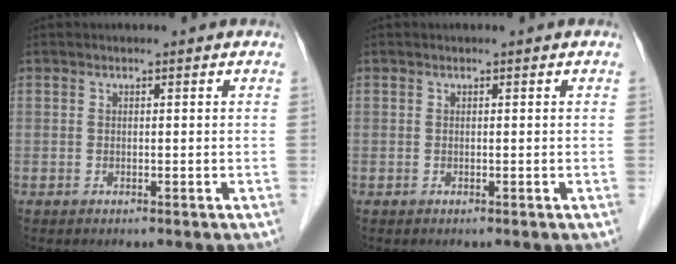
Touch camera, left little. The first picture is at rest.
{"total": 0.0}